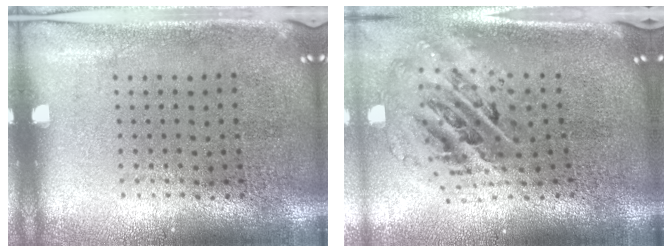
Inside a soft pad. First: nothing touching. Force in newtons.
{"total": 2.7, "press": 1.8, "slide": 2.0}